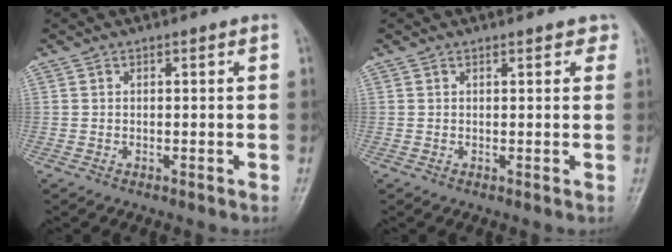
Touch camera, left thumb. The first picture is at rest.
{"total": 1.9, "force": [1.3, 1.0, 0.9], "torque": [0.006, -0.002, 0.008]}